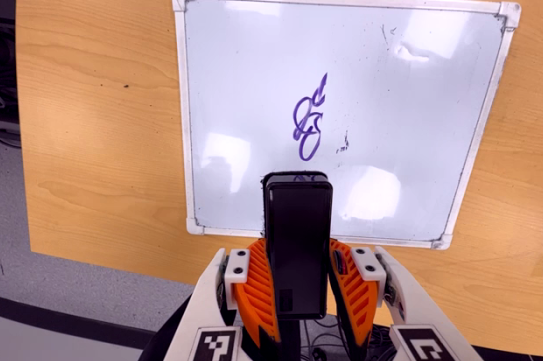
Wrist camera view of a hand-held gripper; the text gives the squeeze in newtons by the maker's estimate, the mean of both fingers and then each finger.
{"total": 9.9, "left": 8.1, "right": 11.7}